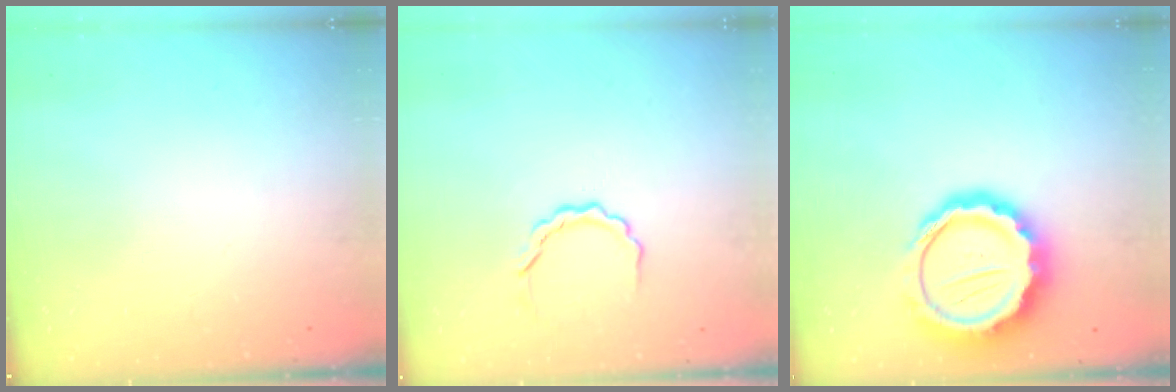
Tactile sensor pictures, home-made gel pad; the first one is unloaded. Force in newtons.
{"total": 3.4, "press": 3.4, "slide": 0.2}
{"total": 14.4, "press": 14.2, "slide": 2.9}